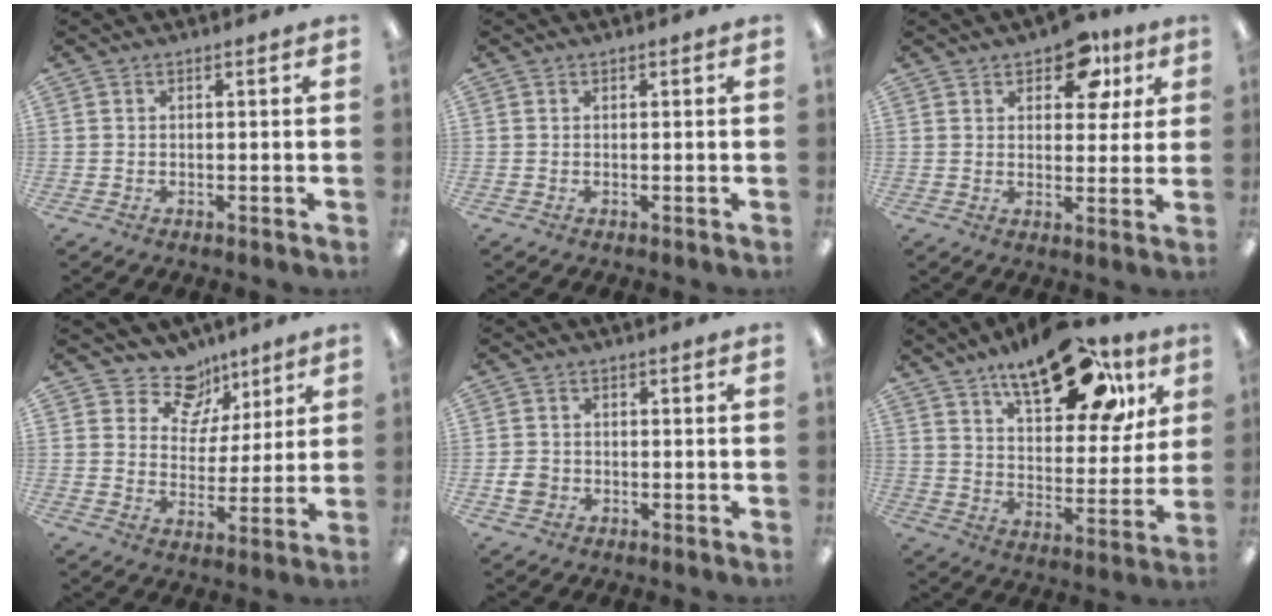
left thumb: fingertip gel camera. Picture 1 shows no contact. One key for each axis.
{"total": 0.0}
{"total": 9.9, "fx": 5.8, "fy": 5.7, "fz": 5.7, "tx": -0.065, "ty": -0.016, "tz": 0.098}
{"total": 11.4, "fx": 8.1, "fy": 7.6, "fz": 2.7, "tx": -0.050, "ty": -0.055, "tz": 0.152}
{"total": 3.2, "fx": -0.9, "fy": 2.9, "fz": 1.0, "tx": -0.007, "ty": 0.004, "tz": -0.017}
{"total": 22.0, "fx": 14.6, "fy": 9.8, "fz": 13.2, "tx": -0.186, "ty": -0.076, "tz": 0.240}